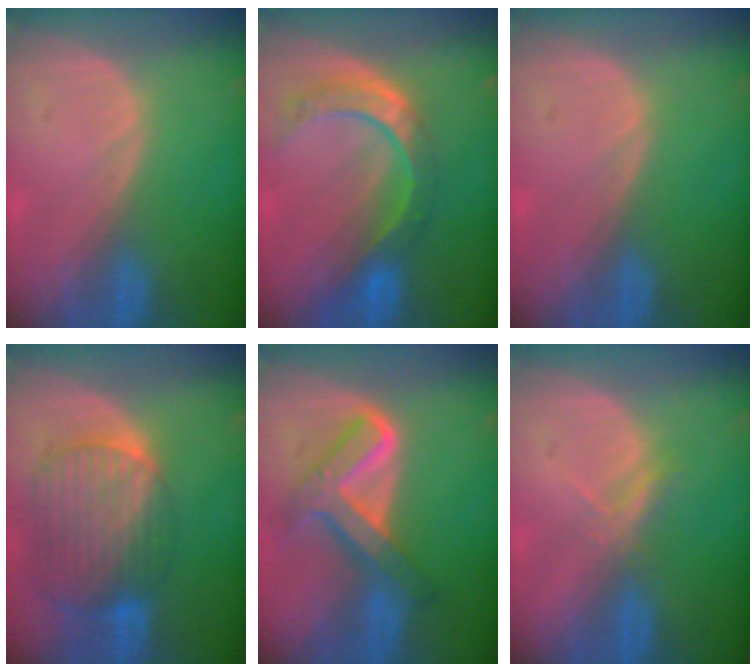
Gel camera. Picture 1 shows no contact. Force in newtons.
{"total": 8.8, "press": 7.3, "slide": 4.9}
{"total": 0.0}
{"total": 10.5, "press": 8.9, "slide": 5.5}
{"total": 7.7, "press": 7.7, "slide": 0.5}
{"total": 2.3, "press": 2.1, "slide": 0.9}